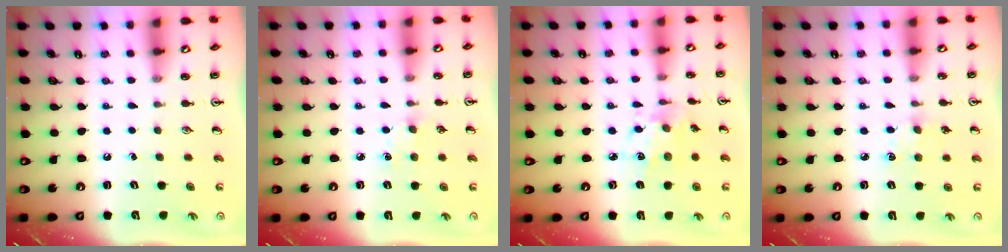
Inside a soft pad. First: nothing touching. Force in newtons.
{"total": 3.4, "press": 3.4, "slide": 0.5}
{"total": 7.6, "press": 7.6, "slide": 0.5}
{"total": 4.4, "press": 4.4, "slide": 0.6}